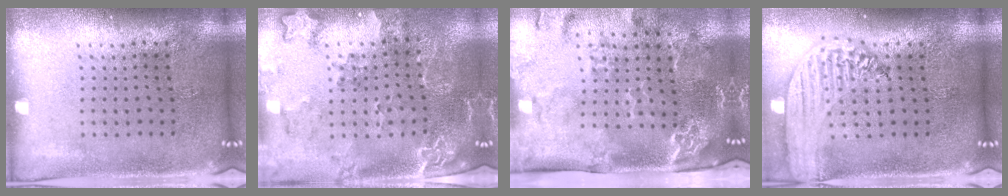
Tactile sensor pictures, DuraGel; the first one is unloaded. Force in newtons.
{"total": 2.2, "press": 1.9, "slide": 1.1}
{"total": 3.2, "press": 2.4, "slide": 2.1}
{"total": 2.7, "press": 2.2, "slide": 1.5}